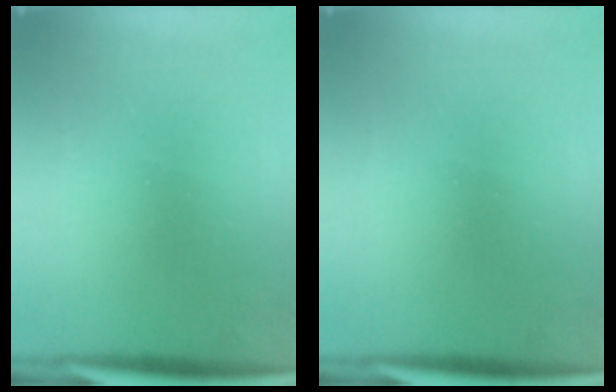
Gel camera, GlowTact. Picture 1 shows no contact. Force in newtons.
{"total": 0.0}